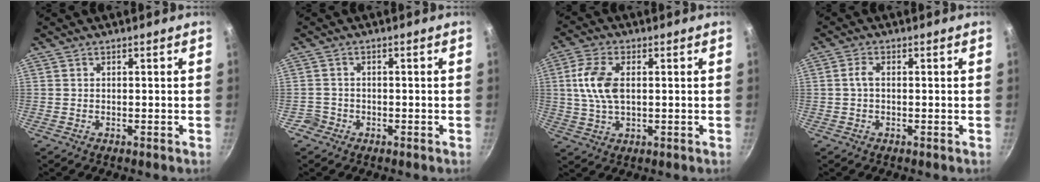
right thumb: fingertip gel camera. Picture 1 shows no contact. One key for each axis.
{"total": 2.2, "fx": -1.3, "fy": 1.8, "fz": 0.0, "tx": 0.011, "ty": 0.024, "tz": -0.020}
{"total": 8.8, "fx": 1.2, "fy": 4.9, "fz": 7.2, "tx": -0.142, "ty": 0.011, "tz": 0.019}
{"total": 2.2, "fx": 0.0, "fy": 1.2, "fz": 1.8, "tx": -0.040, "ty": 0.008, "tz": -0.002}